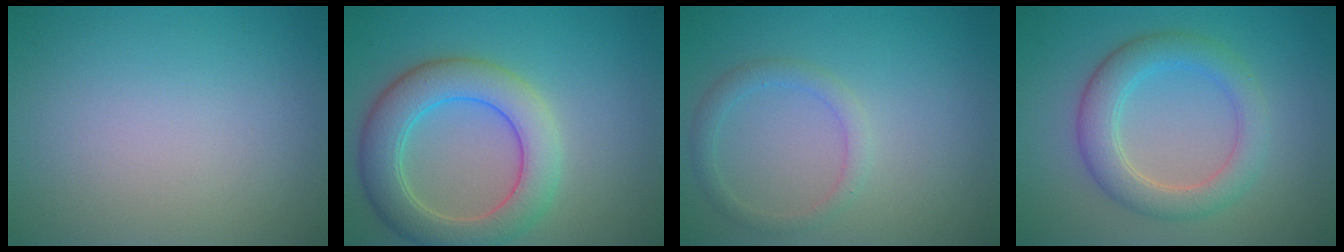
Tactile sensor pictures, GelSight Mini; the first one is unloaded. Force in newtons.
{"total": 6.6, "press": 6.6, "slide": 0.4}
{"total": 1.8, "press": 1.8, "slide": 0.1}
{"total": 4.5, "press": 4.5, "slide": 0.4}